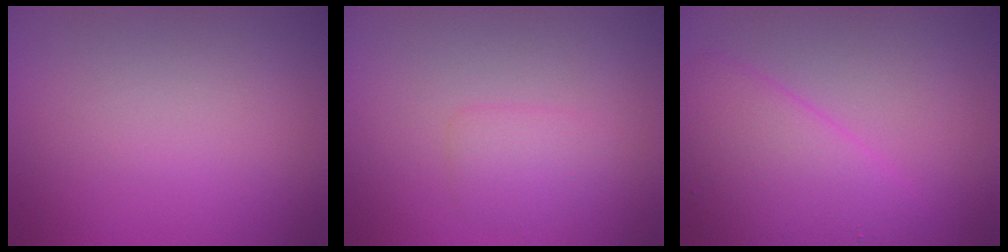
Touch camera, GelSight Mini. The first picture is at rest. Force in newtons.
{"total": 1.6, "press": 1.6, "slide": 0.0}
{"total": 5.0, "press": 5.0, "slide": 0.3}